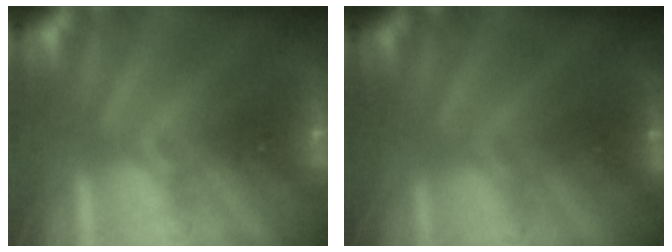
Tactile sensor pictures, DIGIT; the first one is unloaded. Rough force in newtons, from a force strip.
{"total": 1.6}